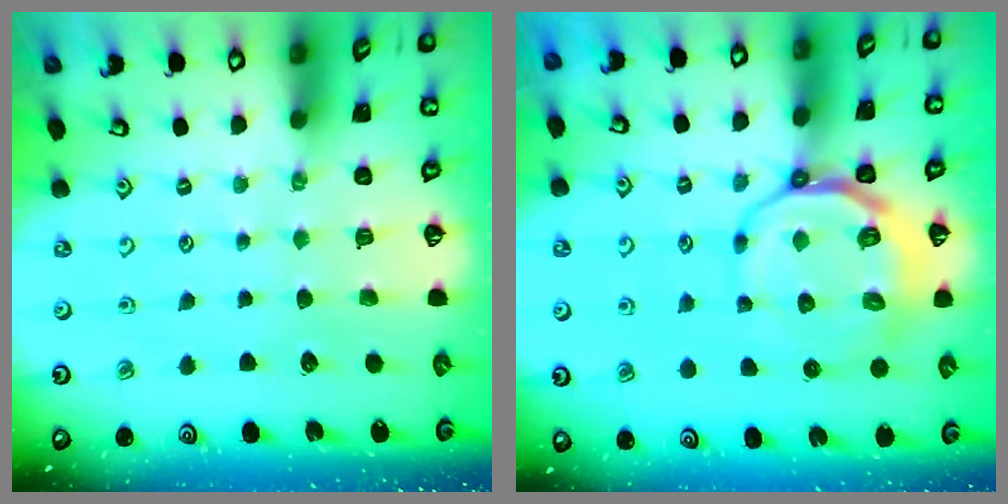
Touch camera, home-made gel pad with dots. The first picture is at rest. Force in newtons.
{"total": 10.7, "press": 10.3, "slide": 2.9}